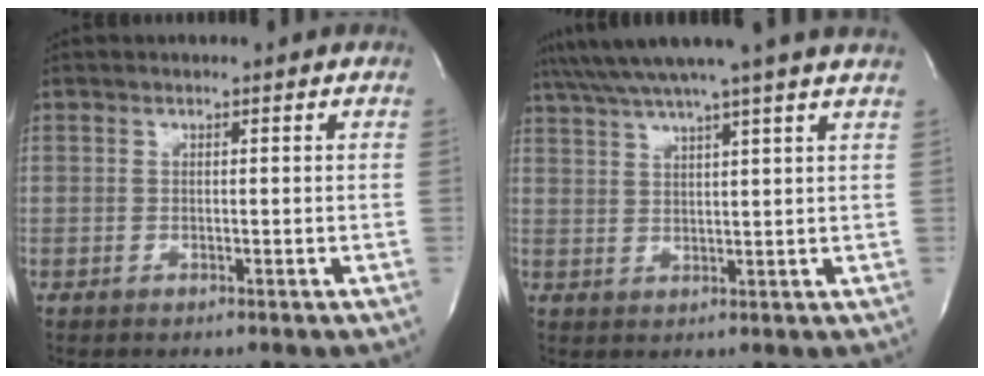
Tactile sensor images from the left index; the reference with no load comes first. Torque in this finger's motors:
{"motor_torque": [-0.01, -0.25, 0.45, 0.17]}